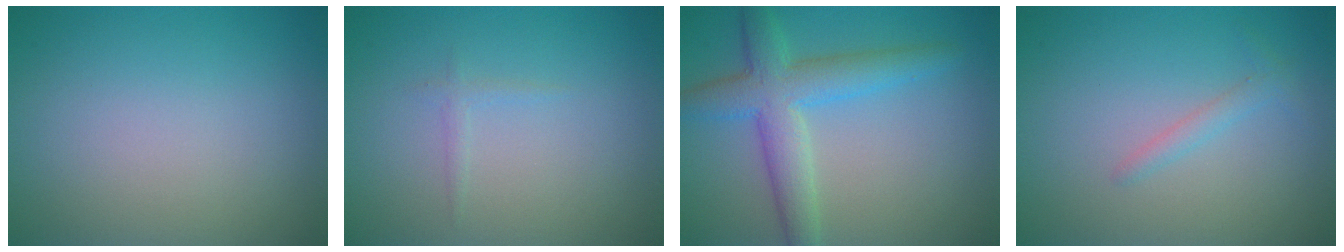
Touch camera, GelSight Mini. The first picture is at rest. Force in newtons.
{"total": 0.7, "press": 0.7, "slide": 0.1}
{"total": 6.7, "press": 6.7, "slide": 0.2}
{"total": 1.2, "press": 1.2, "slide": 0.1}